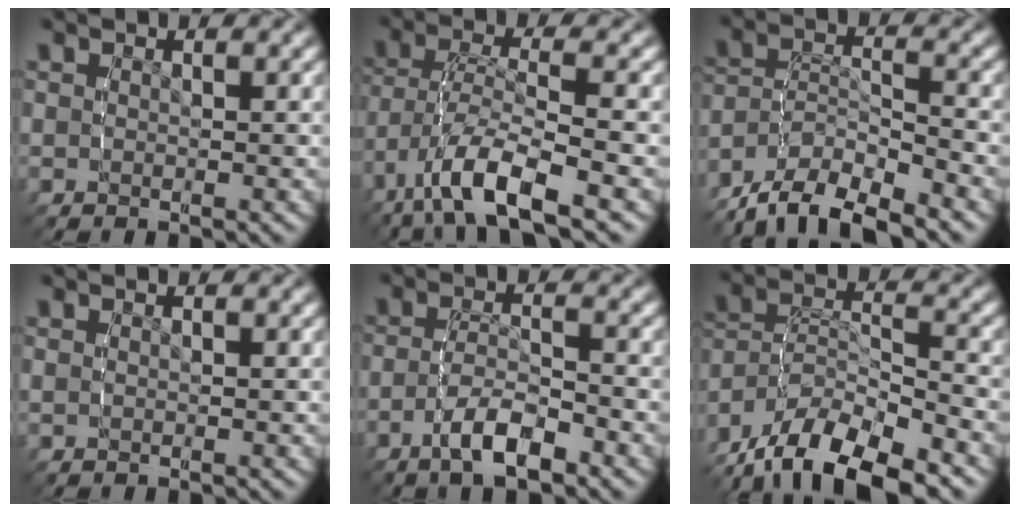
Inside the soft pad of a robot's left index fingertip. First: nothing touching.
{"total": 5.3, "force": [-2.3, 2.1, 4.3], "torque": [-0.107, -0.023, -0.022]}
{"total": 8.6, "force": [-5.4, 5.8, 3.1], "torque": [-0.076, -0.014, -0.094]}
{"total": 0.0}
{"total": 3.4, "force": [-2.3, 0.9, 2.4], "torque": [-0.046, 0.000, -0.039]}
{"total": 10.1, "force": [-5.2, 7.0, 5.0], "torque": [-0.122, -0.030, -0.081]}